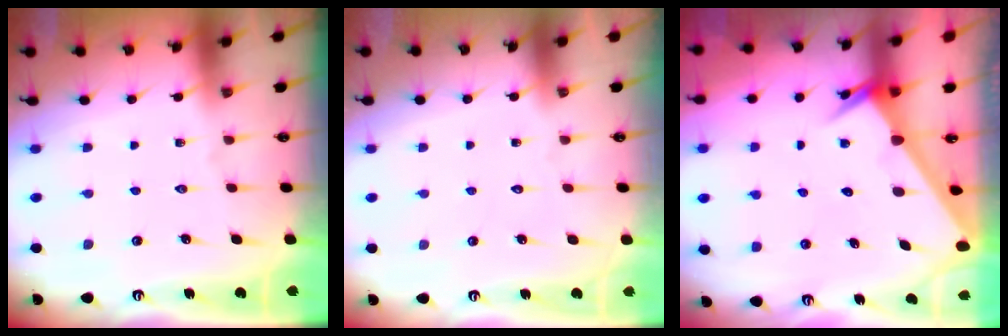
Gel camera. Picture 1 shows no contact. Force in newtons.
{"total": 1.6, "press": 1.6, "slide": 0.1}
{"total": 2.8, "press": 2.8, "slide": 0.1}